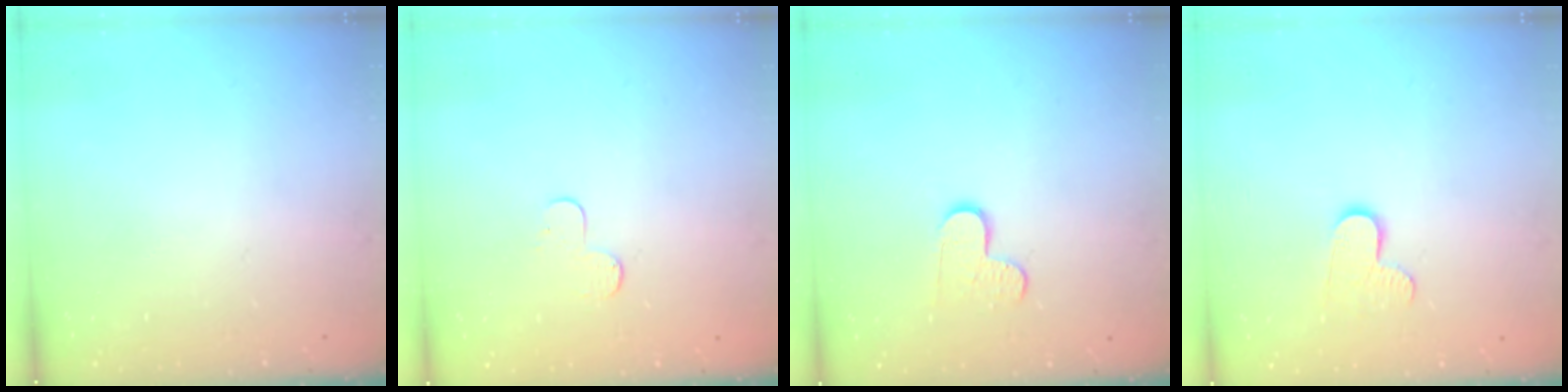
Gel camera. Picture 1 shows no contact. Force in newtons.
{"total": 4.9, "press": 4.9, "slide": 0.5}
{"total": 7.9, "press": 7.9, "slide": 0.5}
{"total": 6.9, "press": 6.9, "slide": 0.2}